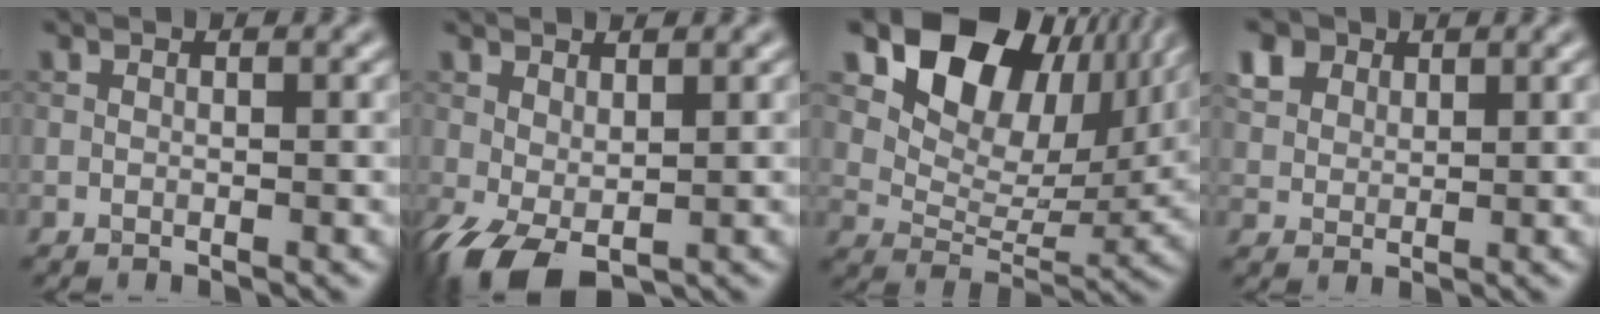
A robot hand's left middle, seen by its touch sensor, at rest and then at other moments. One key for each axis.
{"total": 4.0, "fx": -0.9, "fy": 2.3, "fz": 3.2, "tx": -0.073, "ty": -0.004, "tz": -0.012}
{"total": 12.7, "fx": 7.8, "fy": 7.5, "fz": 6.7, "tx": -0.117, "ty": 0.009, "tz": 0.138}
{"total": 4.2, "fx": 2.7, "fy": 2.8, "fz": 1.7, "tx": -0.057, "ty": 0.004, "tz": 0.056}